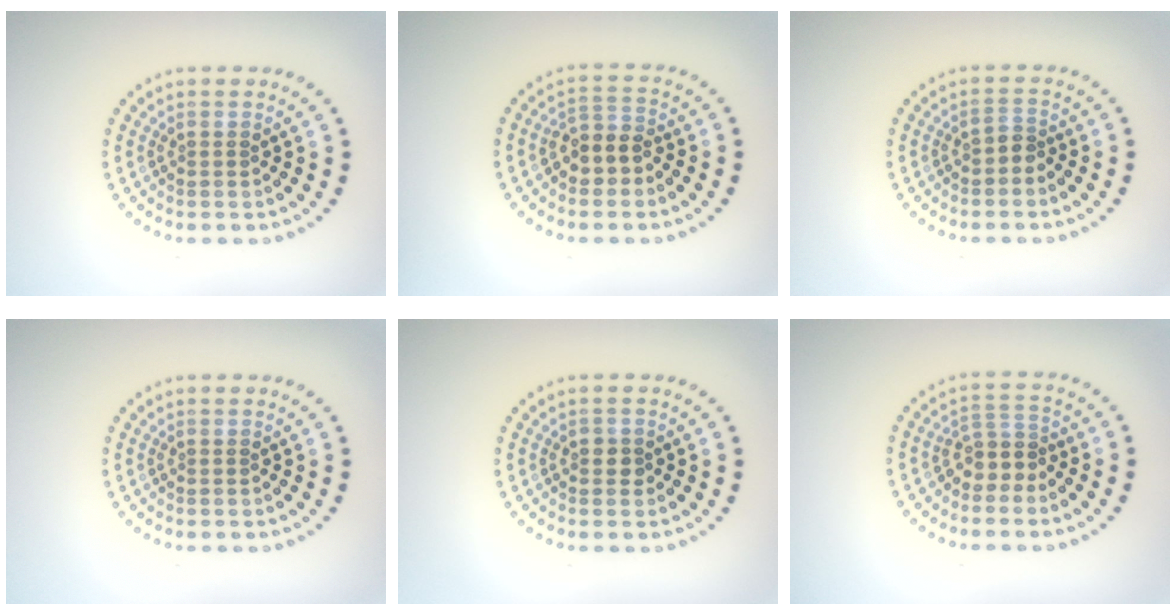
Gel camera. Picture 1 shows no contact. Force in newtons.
{"total": 3.0, "press": 2.6, "slide": 1.4}
{"total": 1.3, "press": 1.0, "slide": 0.8}
{"total": 0.0}
{"total": 1.1, "press": 1.1, "slide": 0.4}
{"total": 2.5, "press": 1.9, "slide": 1.6}